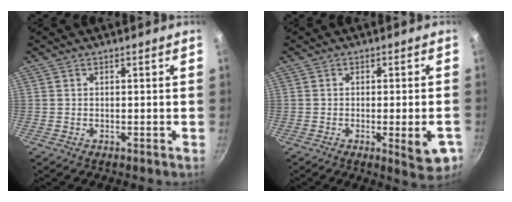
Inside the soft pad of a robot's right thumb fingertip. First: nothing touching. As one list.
[{"total": 7.1, "force": [-2.3, 1.9, 6.4], "torque": [-0.067, -0.001, -0.027]}]